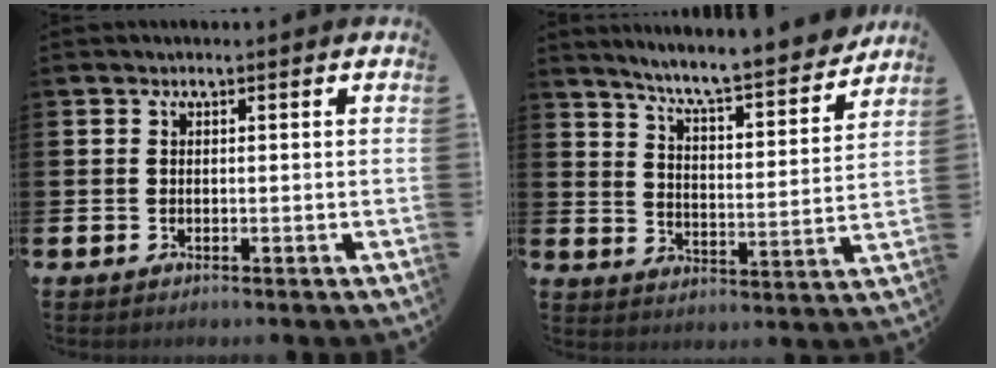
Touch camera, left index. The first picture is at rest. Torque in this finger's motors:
{"motor_torque": [0.08, -0.24, 0.70, 0.21]}